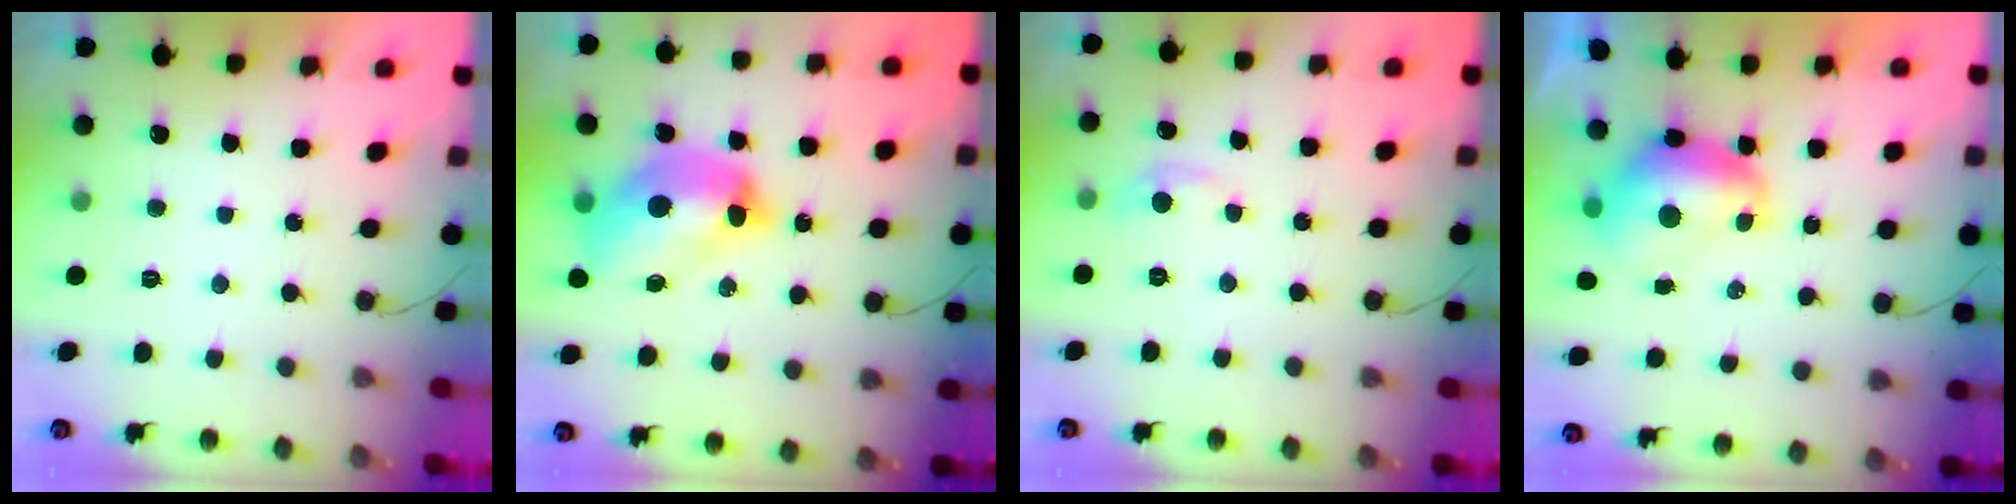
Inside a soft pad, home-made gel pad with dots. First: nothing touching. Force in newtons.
{"total": 15.2, "press": 15.1, "slide": 1.6}
{"total": 5.9, "press": 5.8, "slide": 0.9}
{"total": 8.6, "press": 8.5, "slide": 0.9}